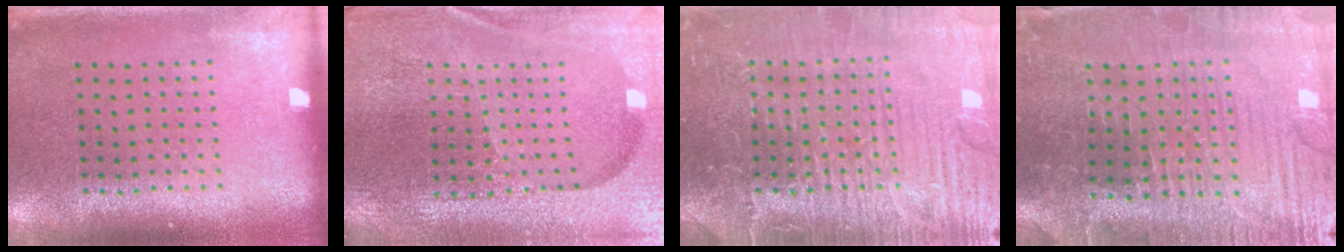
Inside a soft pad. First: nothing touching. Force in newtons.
{"total": 4.9, "press": 4.6, "slide": 1.6}
{"total": 7.7, "press": 7.7, "slide": 0.9}
{"total": 3.7, "press": 3.7, "slide": 0.4}